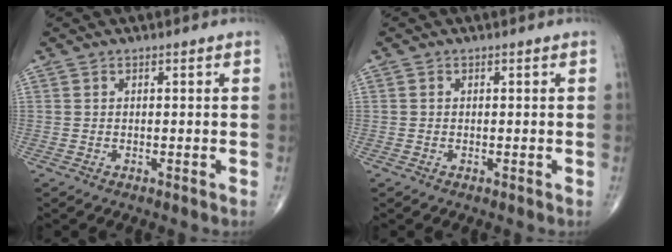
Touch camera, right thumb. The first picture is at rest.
{"total": 0.0}